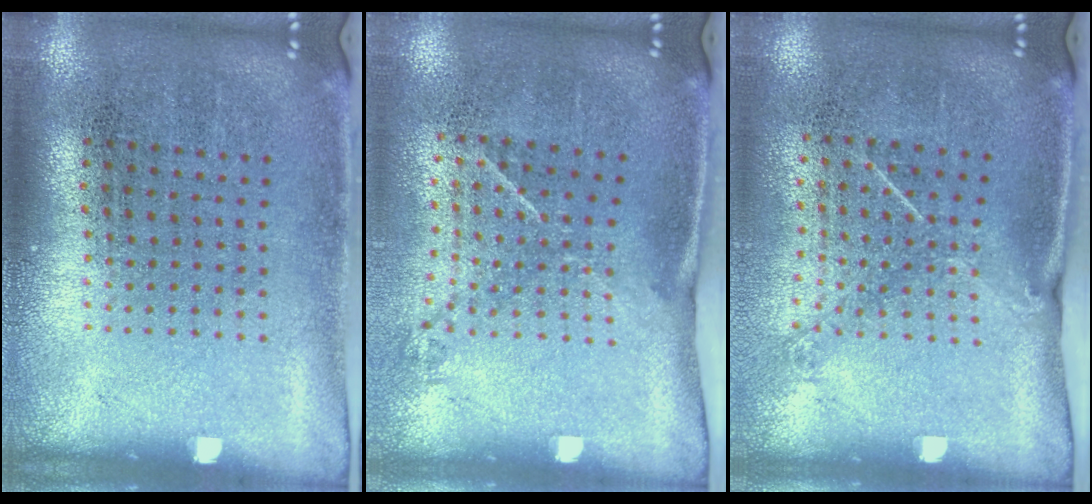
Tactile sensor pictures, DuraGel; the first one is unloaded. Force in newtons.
{"total": 1.5, "press": 0.9, "slide": 1.1}
{"total": 1.4, "press": 1.0, "slide": 1.0}